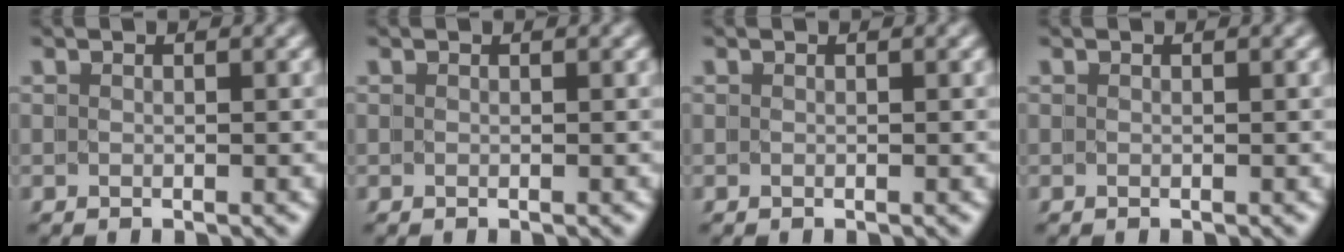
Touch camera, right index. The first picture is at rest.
{"total": 0.0}
{"total": 0.0}
{"total": 0.0}